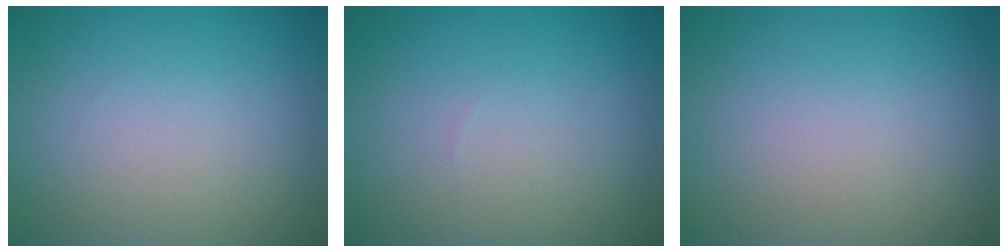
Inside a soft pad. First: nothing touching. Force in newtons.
{"total": 0.0}
{"total": 0.0}